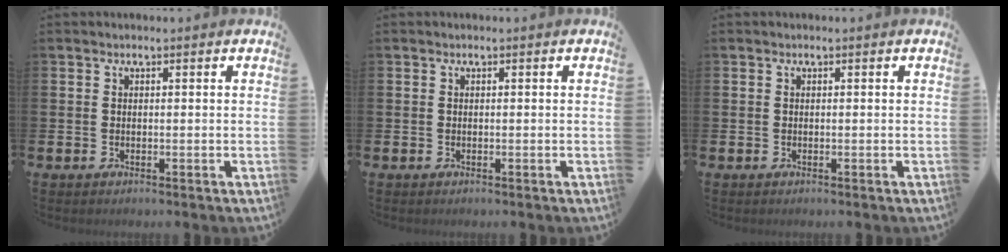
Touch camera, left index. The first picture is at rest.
{"total": 0.0}
{"total": 0.0}